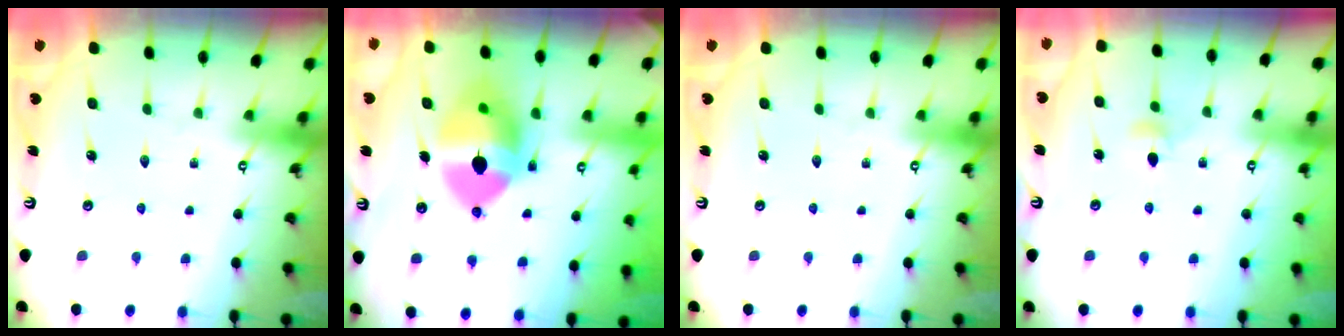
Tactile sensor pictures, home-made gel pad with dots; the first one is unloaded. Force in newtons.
{"total": 14.2, "press": 14.0, "slide": 2.0}
{"total": 0.0}
{"total": 3.3, "press": 3.2, "slide": 0.8}